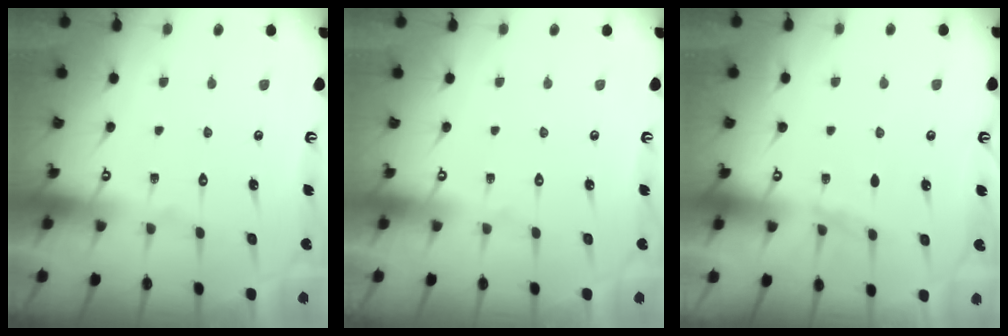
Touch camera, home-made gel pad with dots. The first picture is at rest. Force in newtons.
{"total": 0.0}
{"total": 2.1, "press": 2.0, "slide": 0.3}